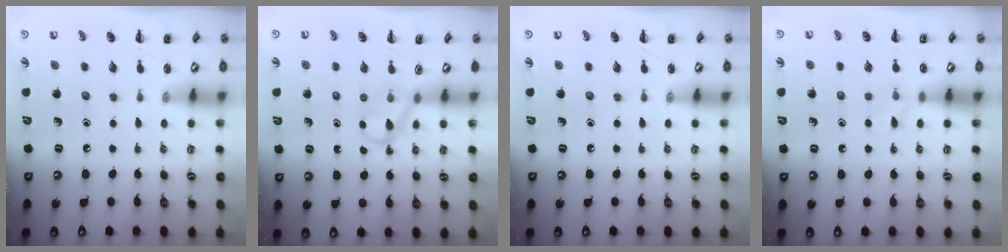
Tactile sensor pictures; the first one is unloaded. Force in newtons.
{"total": 3.7, "press": 3.5, "slide": 1.2}
{"total": 0.0}
{"total": 6.5, "press": 6.2, "slide": 1.9}